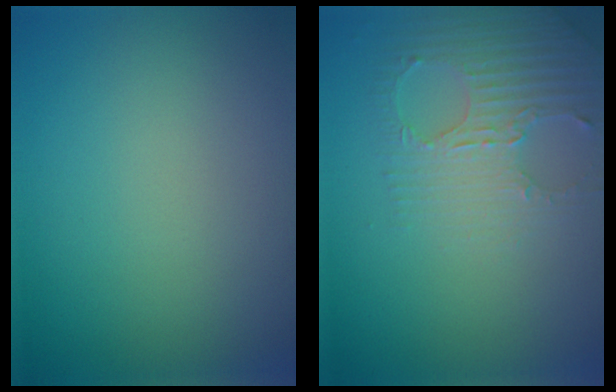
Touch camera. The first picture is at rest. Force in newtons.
{"total": 2.9, "press": 2.7, "slide": 1.1}